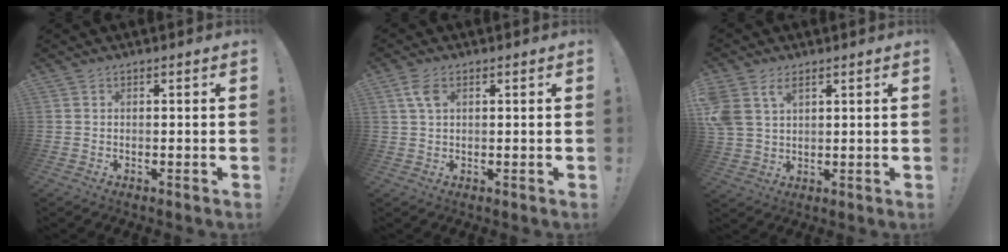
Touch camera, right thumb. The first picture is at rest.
{"total": 4.4, "force": [1.8, 2.2, 3.3], "torque": [-0.062, 0.001, 0.033]}
{"total": 7.3, "force": [3.7, 4.9, 3.9], "torque": [-0.082, -0.013, 0.073]}